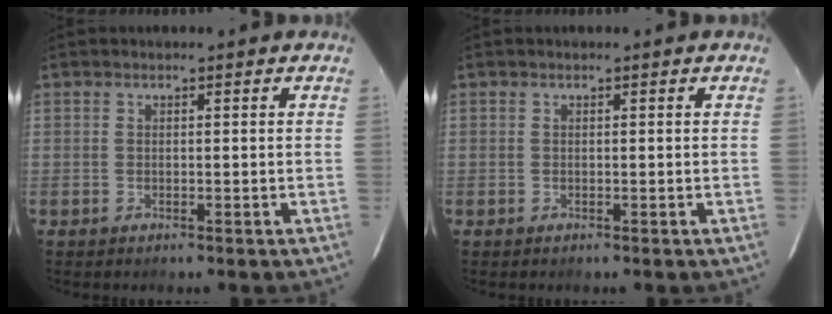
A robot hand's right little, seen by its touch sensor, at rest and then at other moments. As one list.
[{"total": 0.0}]